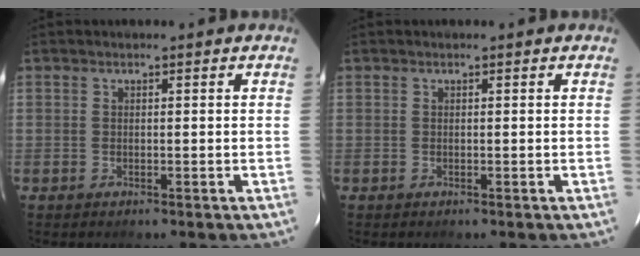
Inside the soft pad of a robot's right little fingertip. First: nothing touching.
{"total": 0.0}